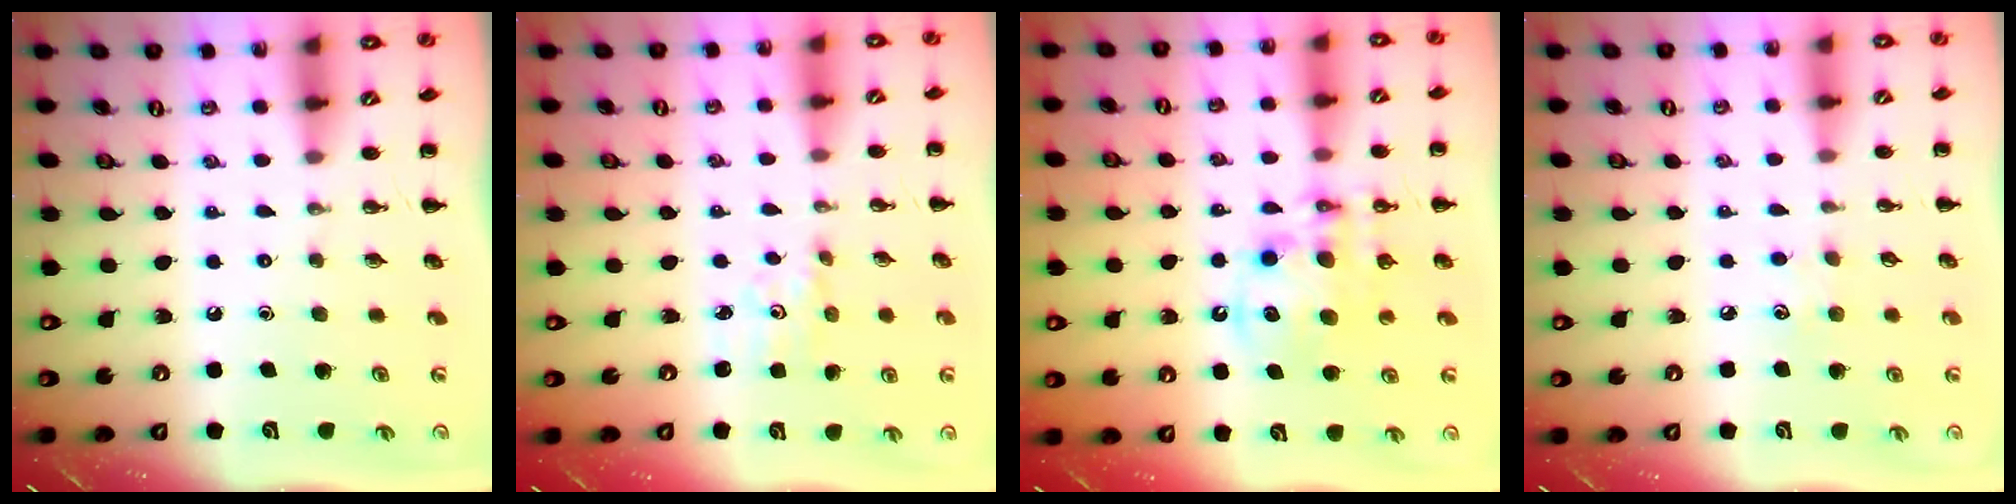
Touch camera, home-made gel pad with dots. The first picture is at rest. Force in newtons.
{"total": 1.9, "press": 1.9, "slide": 0.5}
{"total": 11.5, "press": 11.2, "slide": 2.8}
{"total": 4.7, "press": 4.5, "slide": 1.3}